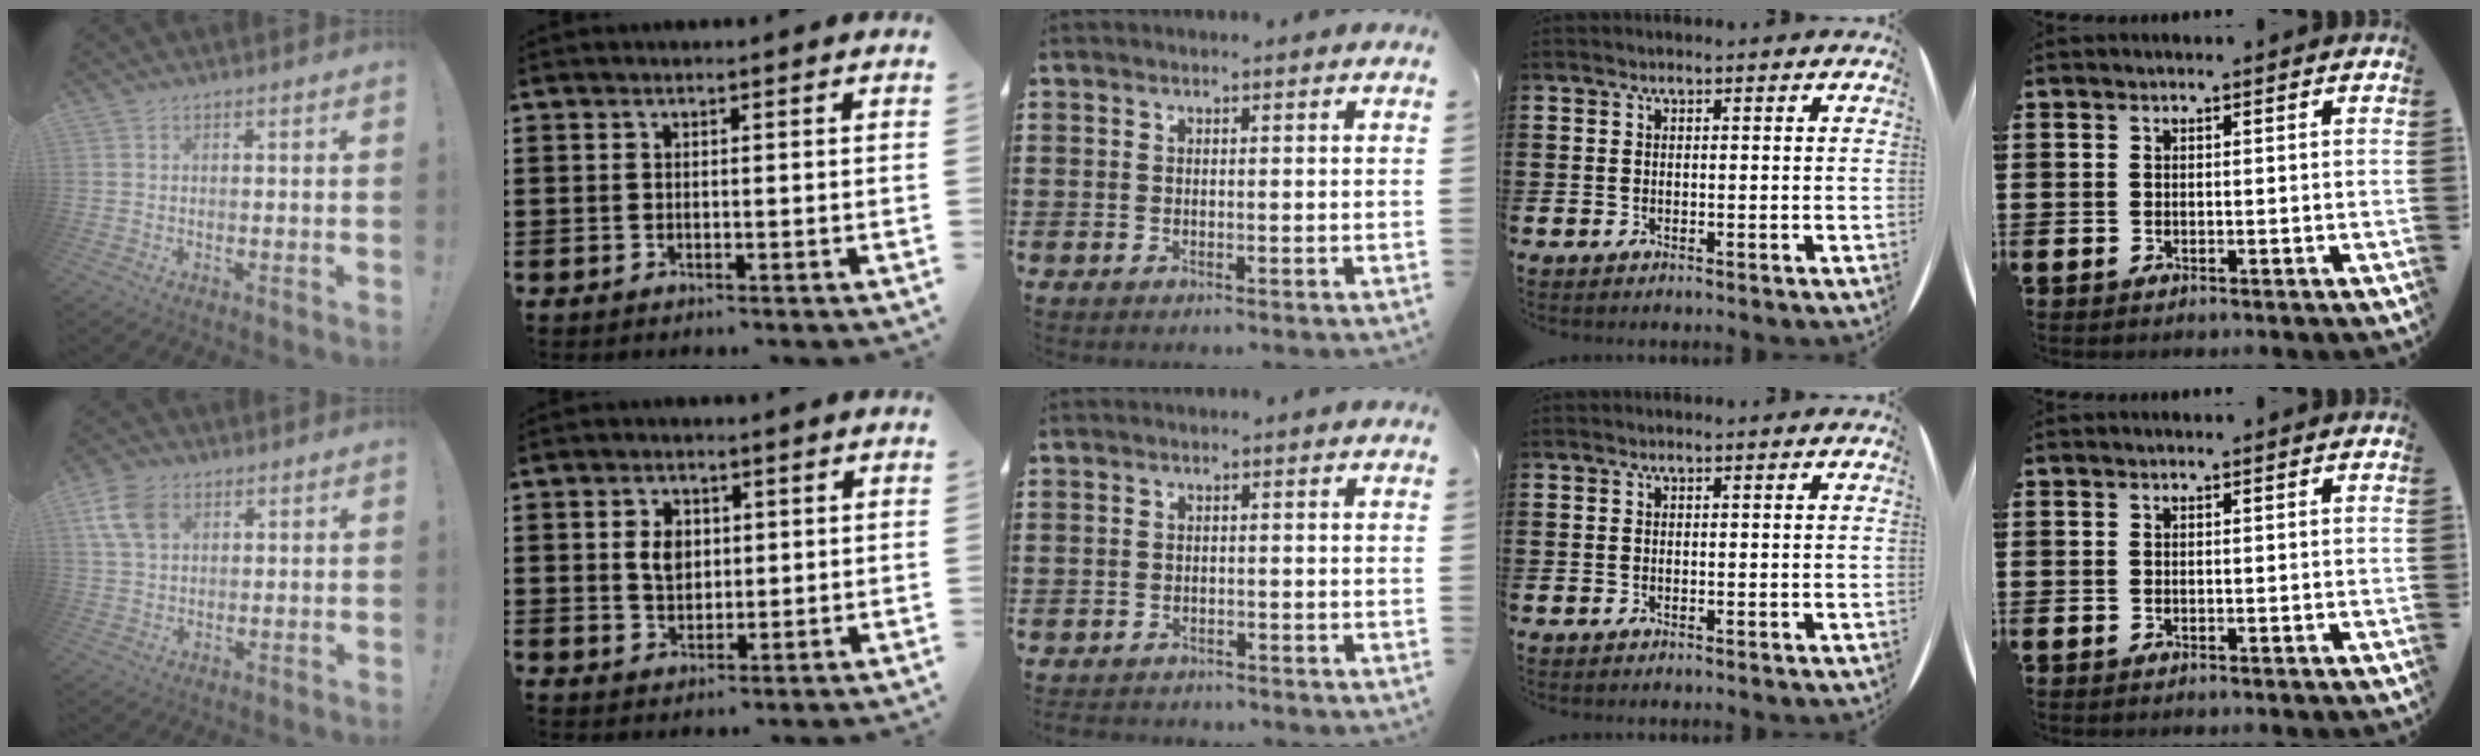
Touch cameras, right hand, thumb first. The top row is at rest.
{"thumb": {"total": 9.0, "force": [3.6, 6.2, 5.5], "torque": [-0.106, -0.001, 0.071]}, "index": {"total": 3.7, "force": [0.6, 2.7, 2.5], "torque": [-0.048, 0.007, 0.007]}, "middle": {"total": 1.5, "force": [-1.5, 0.2, -0.1], "torque": [-0.005, -0.002, -0.033]}}